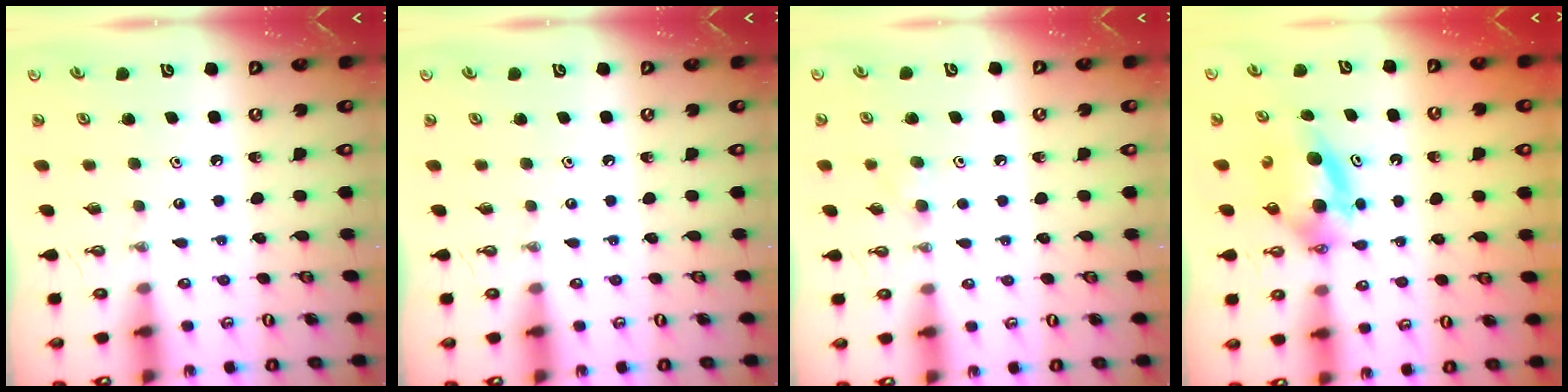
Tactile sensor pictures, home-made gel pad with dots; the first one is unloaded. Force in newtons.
{"total": 0.0}
{"total": 3.9, "press": 3.6, "slide": 1.3}
{"total": 6.4, "press": 6.1, "slide": 1.9}